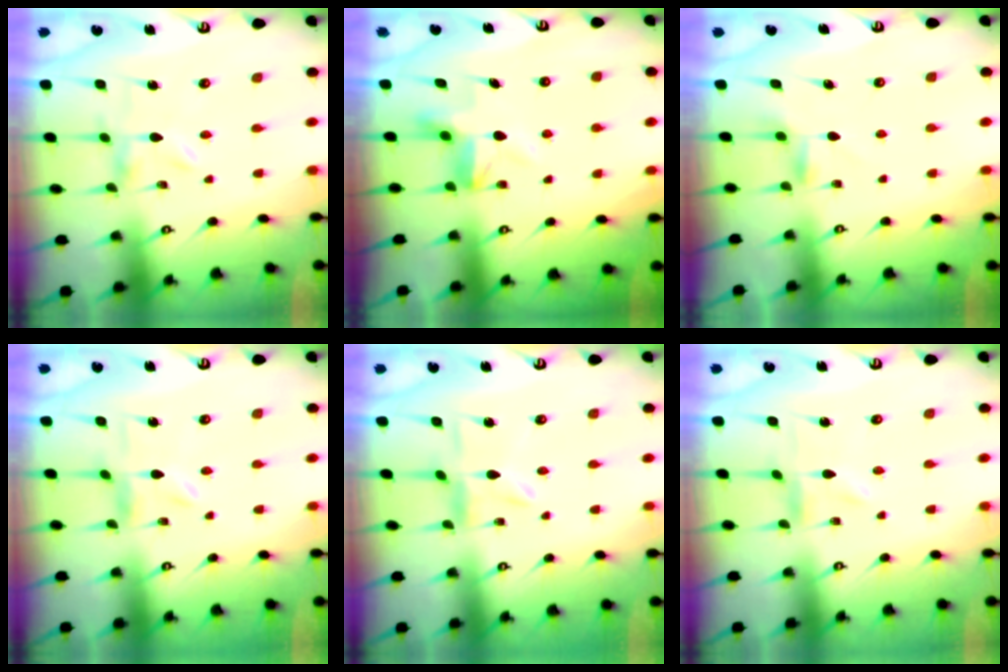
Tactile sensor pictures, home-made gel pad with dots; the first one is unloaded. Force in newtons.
{"total": 6.2, "press": 5.9, "slide": 1.9}
{"total": 3.0, "press": 2.9, "slide": 0.5}
{"total": 1.7, "press": 1.7, "slide": 0.3}
{"total": 2.7, "press": 2.7, "slide": 0.4}
{"total": 0.0}